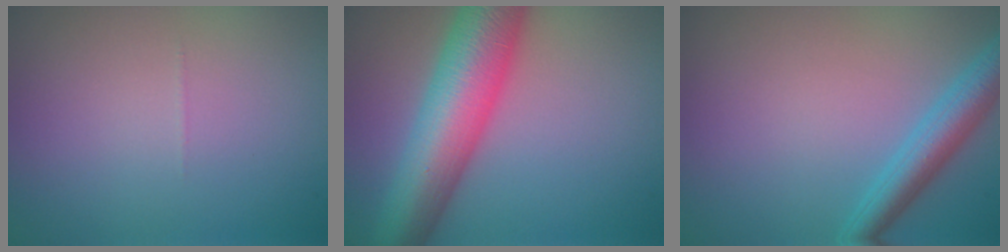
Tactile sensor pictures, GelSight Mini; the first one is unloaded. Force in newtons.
{"total": 10.2, "press": 10.2, "slide": 0.4}
{"total": 3.7, "press": 3.7, "slide": 0.2}